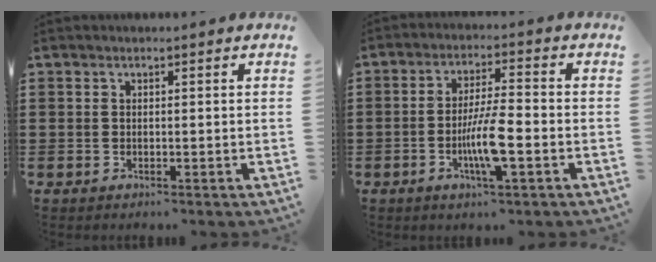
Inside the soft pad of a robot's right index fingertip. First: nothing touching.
{"total": 7.4, "force": [-2.3, 1.1, 6.9], "torque": [-0.135, -0.009, -0.044]}